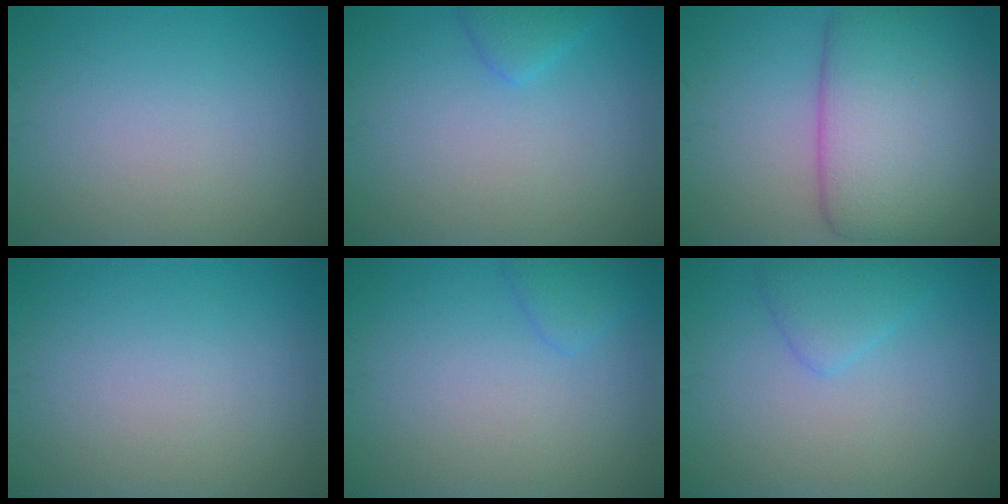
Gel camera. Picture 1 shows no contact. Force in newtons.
{"total": 1.7, "press": 1.7, "slide": 0.1}
{"total": 11.0, "press": 11.0, "slide": 0.2}
{"total": 0.0}
{"total": 1.5, "press": 1.5, "slide": 0.1}
{"total": 2.2, "press": 2.2, "slide": 0.1}